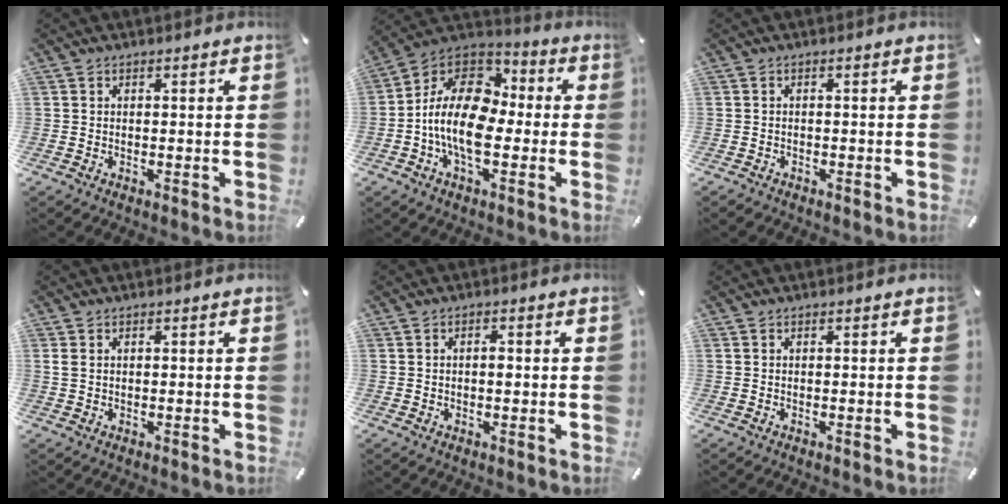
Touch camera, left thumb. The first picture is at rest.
{"total": 16.0, "force": [-4.1, 9.7, 12.0], "torque": [-0.260, 0.014, -0.076]}
{"total": 0.9, "force": [-0.7, 0.5, 0.0], "torque": [-0.001, 0.004, -0.018]}
{"total": 1.1, "force": [0.3, 0.7, 0.8], "torque": [-0.017, 0.003, 0.005]}
{"total": 1.6, "force": [0.0, 0.8, 1.3], "torque": [-0.026, 0.003, -0.001]}
{"total": 0.0}